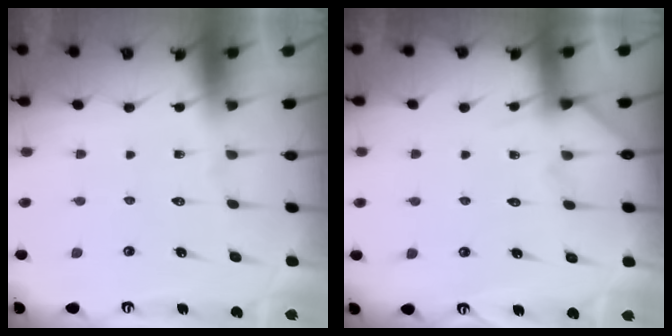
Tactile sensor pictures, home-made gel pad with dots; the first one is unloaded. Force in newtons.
{"total": 2.8, "press": 2.8, "slide": 0.2}